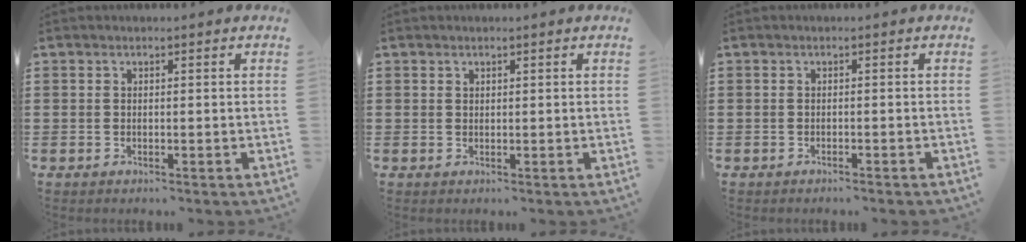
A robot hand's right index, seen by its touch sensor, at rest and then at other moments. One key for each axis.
{"total": 0.6, "fx": 0.4, "fy": 0.4, "fz": 0.1, "tx": -0.002, "ty": 0.002, "tz": 0.008}
{"total": 0.6, "fx": -0.6, "fy": 0.0, "fz": 0.2, "tx": -0.005, "ty": -0.002, "tz": -0.011}